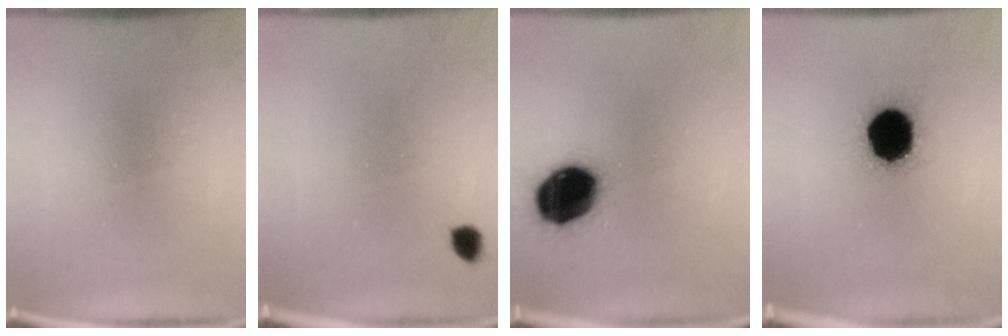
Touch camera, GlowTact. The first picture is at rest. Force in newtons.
{"total": 1.9}
{"total": 18.4}
{"total": 16.1}